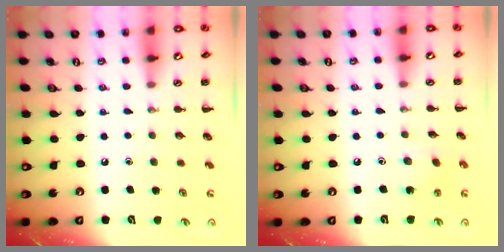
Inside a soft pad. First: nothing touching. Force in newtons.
{"total": 3.4, "press": 3.3, "slide": 0.9}